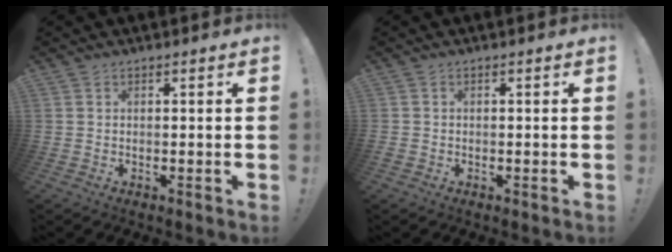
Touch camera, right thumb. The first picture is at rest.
{"total": 0.9, "force": [-0.5, 0.8, 0.1], "torque": [0.000, 0.002, -0.009]}